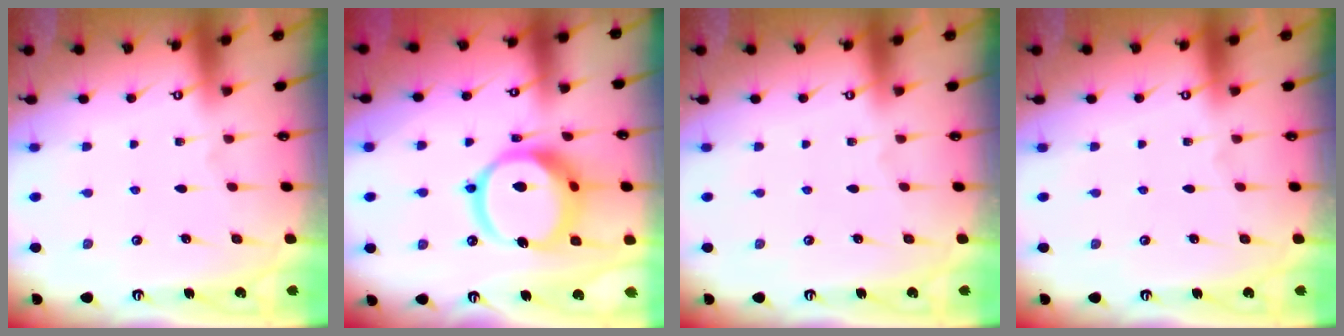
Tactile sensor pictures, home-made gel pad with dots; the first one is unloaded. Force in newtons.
{"total": 17.3, "press": 17.2, "slide": 2.4}
{"total": 0.0}
{"total": 0.0}